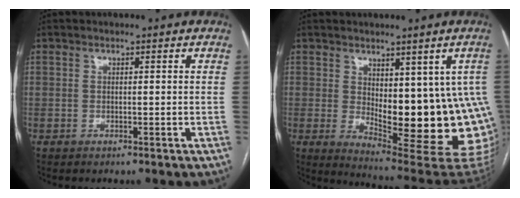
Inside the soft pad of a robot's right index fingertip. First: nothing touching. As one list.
[{"total": 18.9, "force": [-0.7, 6.6, 17.7], "torque": [-0.155, -0.010, 0.015]}]